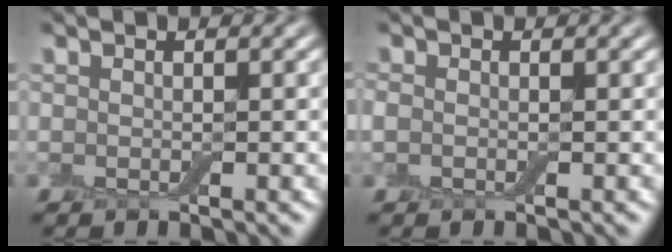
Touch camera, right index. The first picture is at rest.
{"total": 0.8, "force": [-0.2, 0.7, 0.5], "torque": [-0.012, 0.001, -0.006]}